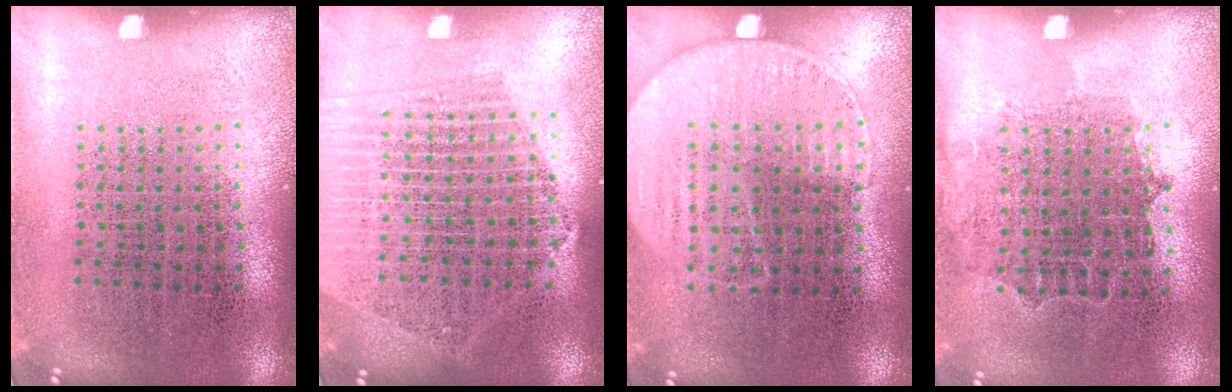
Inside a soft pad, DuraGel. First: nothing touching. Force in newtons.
{"total": 2.1, "press": 2.0, "slide": 0.9}
{"total": 1.2, "press": 1.0, "slide": 0.6}
{"total": 0.8, "press": 0.7, "slide": 0.4}